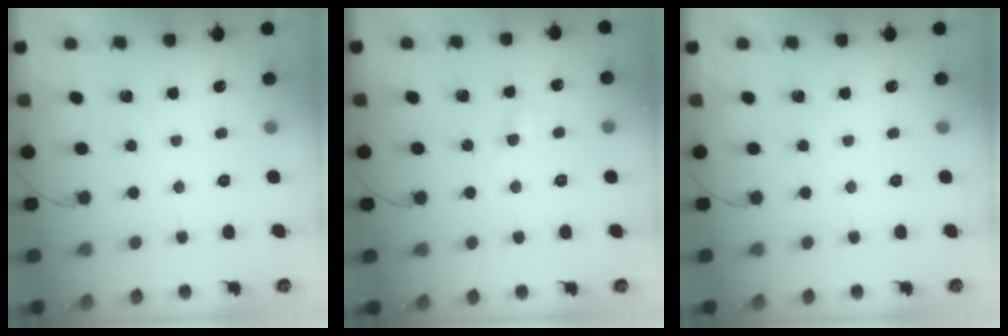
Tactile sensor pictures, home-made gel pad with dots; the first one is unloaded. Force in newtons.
{"total": 3.9, "press": 3.8, "slide": 0.8}
{"total": 0.0}